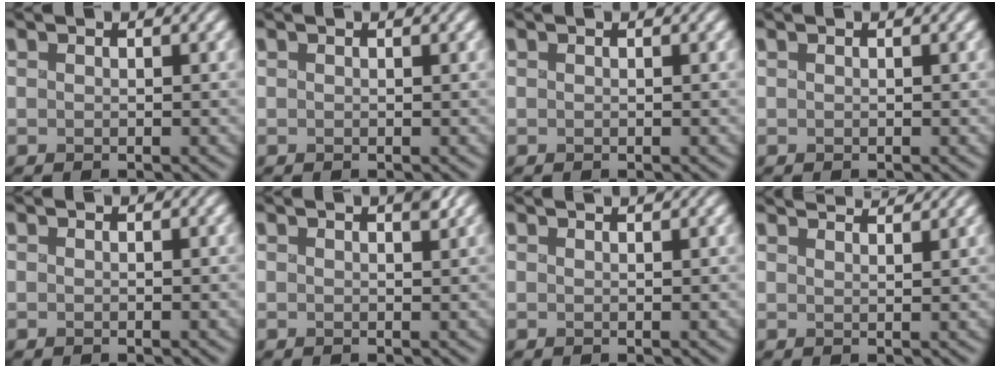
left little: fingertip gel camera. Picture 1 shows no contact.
{"total": 0.0}
{"total": 0.0}
{"total": 0.0}
{"total": 0.0}
{"total": 1.0, "force": [0.7, 0.2, 0.7], "torque": [-0.004, 0.001, 0.008]}
{"total": 1.2, "force": [1.1, 0.1, 0.4], "torque": [0.001, 0.005, 0.011]}
{"total": 4.2, "force": [3.9, 0.7, 1.5], "torque": [-0.013, 0.013, 0.036]}